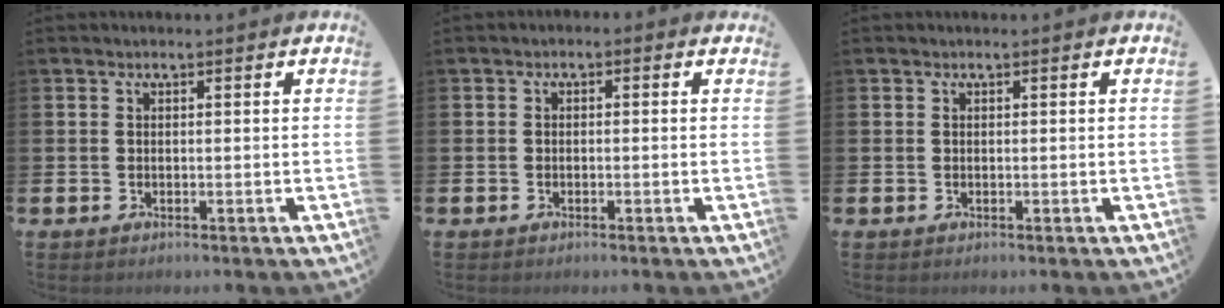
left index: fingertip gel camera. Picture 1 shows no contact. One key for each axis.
{"total": 0.9, "fx": -0.8, "fy": 0.4, "fz": 0.2, "tx": -0.011, "ty": 0.002, "tz": -0.015}
{"total": 0.0}